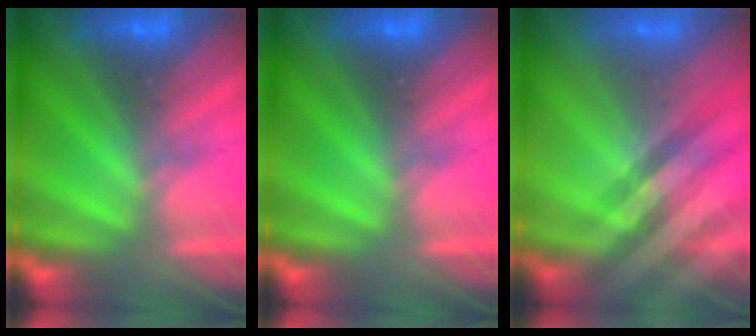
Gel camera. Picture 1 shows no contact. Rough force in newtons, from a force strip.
{"total": 0.0}
{"total": 2.4}